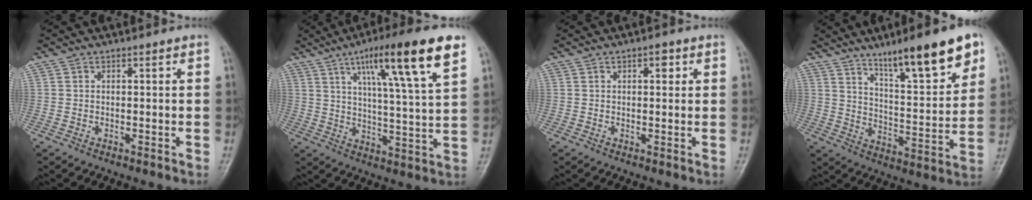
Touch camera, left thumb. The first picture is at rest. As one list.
[{"total": 17.1, "force": [9.0, 1.9, 14.4], "torque": [-0.220, -0.028, 0.139]}, {"total": 2.2, "force": [0.9, 1.1, 1.7], "torque": [-0.018, 0.001, 0.010]}, {"total": 17.5, "force": [11.1, 3.6, 13.1], "torque": [-0.172, -0.055, 0.180]}]